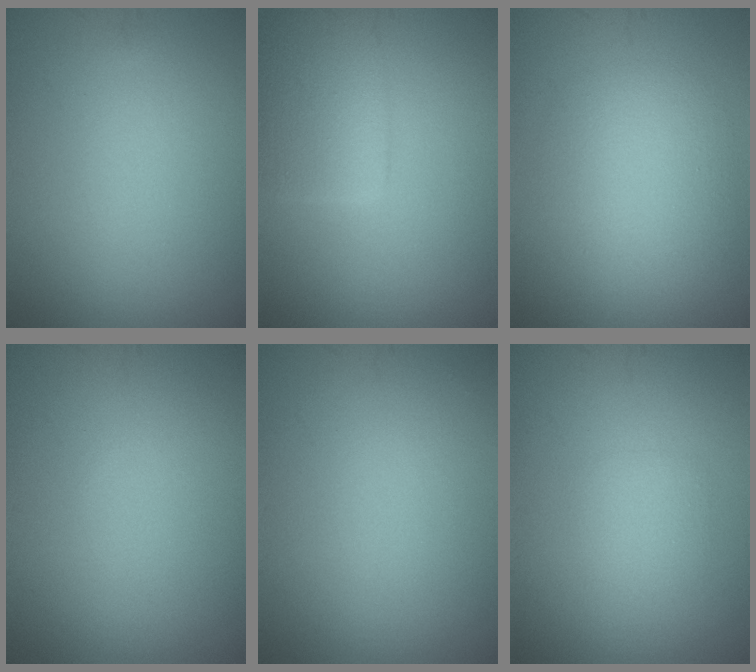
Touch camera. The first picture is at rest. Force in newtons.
{"total": 4.4, "press": 4.4, "slide": 0.2}
{"total": 3.9, "press": 3.9, "slide": 0.4}
{"total": 0.0}
{"total": 0.0}
{"total": 1.4, "press": 1.4, "slide": 0.1}